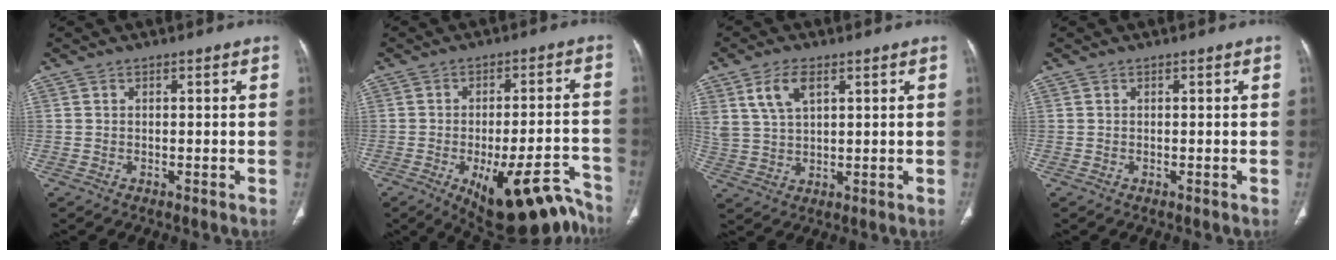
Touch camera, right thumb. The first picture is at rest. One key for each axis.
{"total": 17.9, "fx": -13.0, "fy": 5.8, "fz": 10.8, "tx": -0.063, "ty": 0.078, "tz": -0.176}
{"total": 6.8, "fx": 3.4, "fy": 3.5, "fz": 4.8, "tx": -0.094, "ty": -0.009, "tz": 0.073}
{"total": 0.0}